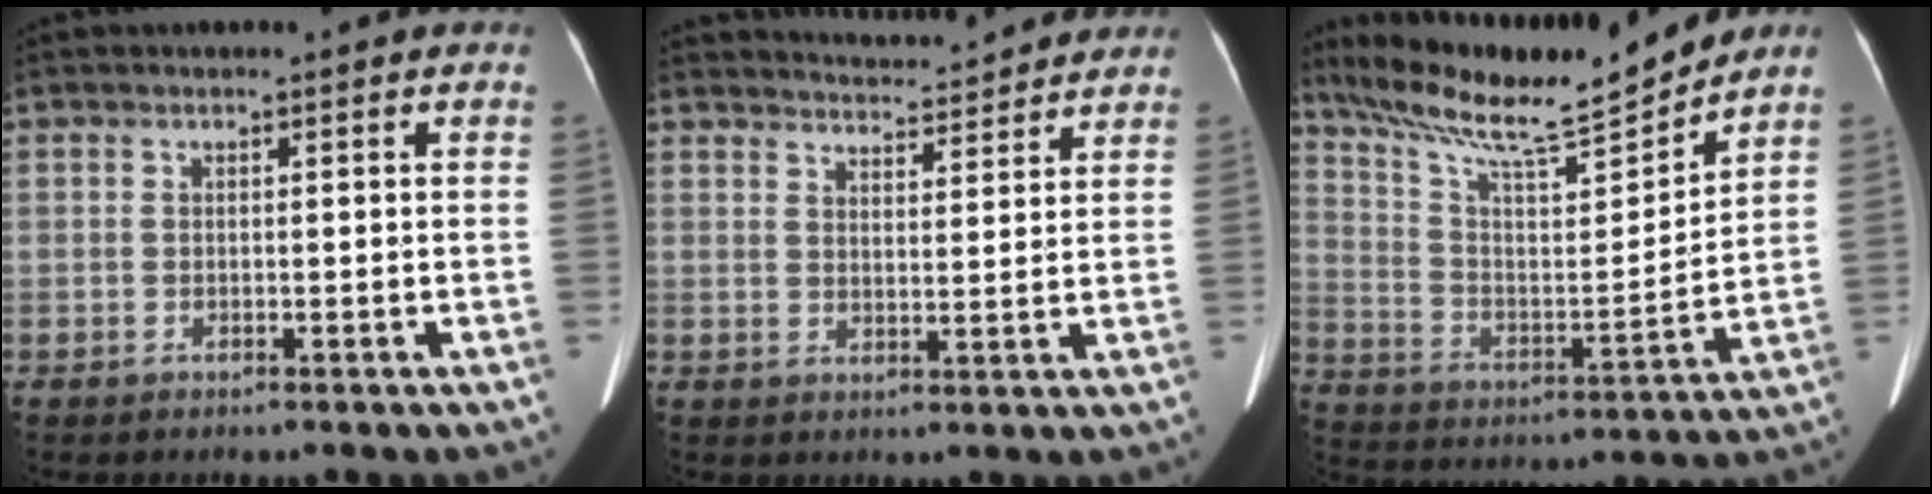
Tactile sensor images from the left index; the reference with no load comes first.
{"total": 9.3, "force": [9.1, 1.3, 1.5], "torque": [-0.023, 0.012, 0.119]}
{"total": 18.1, "force": [16.1, 0.9, 8.2], "torque": [-0.150, -0.002, 0.273]}